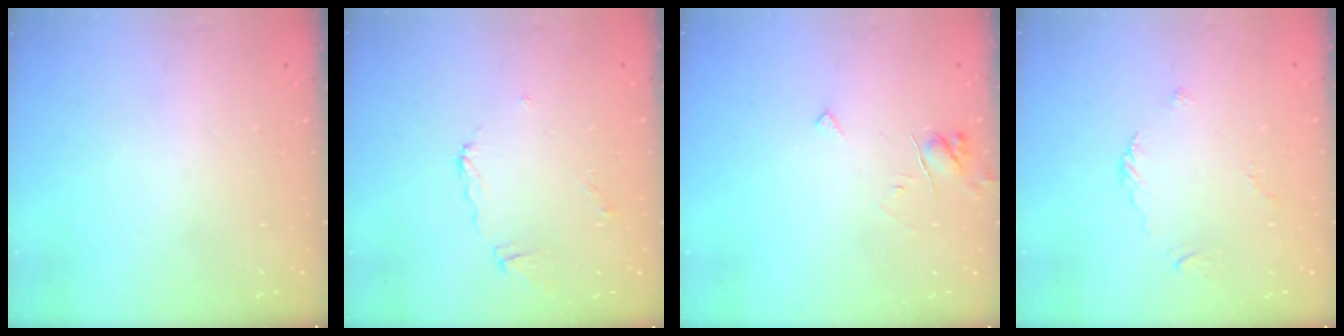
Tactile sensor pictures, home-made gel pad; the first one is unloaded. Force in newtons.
{"total": 6.3, "press": 6.3, "slide": 0.2}
{"total": 4.5, "press": 4.5, "slide": 0.4}
{"total": 2.5, "press": 2.4, "slide": 0.7}